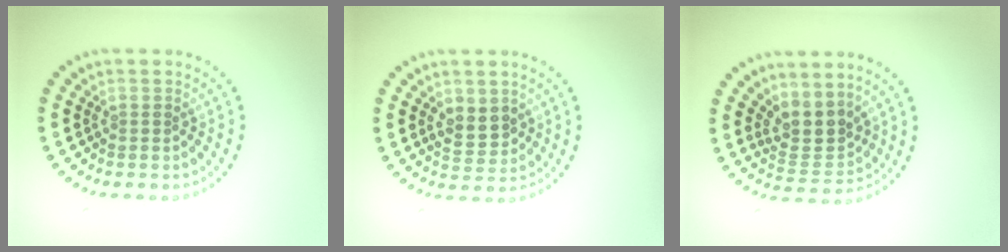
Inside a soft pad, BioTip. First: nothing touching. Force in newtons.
{"total": 2.5, "press": 2.4, "slide": 0.7}
{"total": 3.2, "press": 2.5, "slide": 2.1}